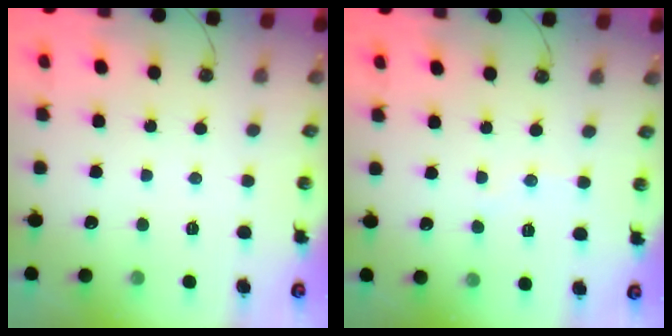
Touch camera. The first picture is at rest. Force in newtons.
{"total": 4.2, "press": 4.2, "slide": 0.4}